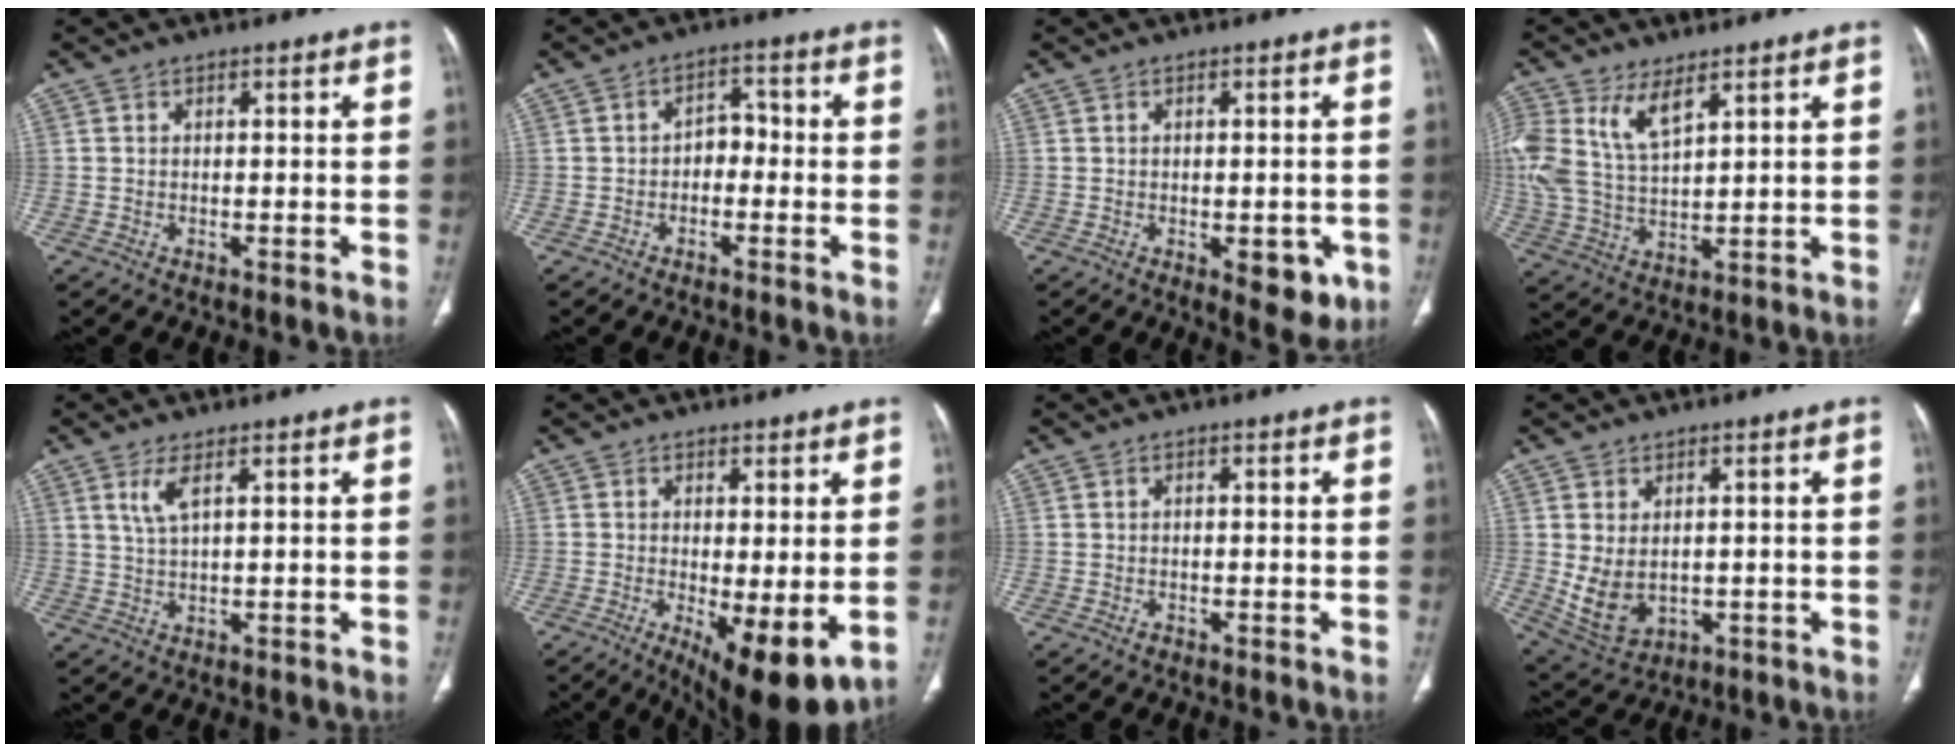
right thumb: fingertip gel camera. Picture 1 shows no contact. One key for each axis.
{"total": 3.8, "fx": -1.2, "fy": 2.7, "fz": 2.4, "tx": -0.020, "ty": 0.027, "tz": -0.029}
{"total": 6.8, "fx": -2.3, "fy": 3.4, "fz": 5.5, "tx": -0.045, "ty": -0.001, "tz": -0.018}
{"total": 12.2, "fx": 6.0, "fy": 5.9, "fz": 8.9, "tx": -0.200, "ty": -0.011, "tz": 0.130}
{"total": 3.4, "fx": 1.7, "fy": 0.8, "fz": 2.9, "tx": -0.069, "ty": -0.006, "tz": 0.042}
{"total": 11.1, "fx": -2.5, "fy": 3.6, "fz": 10.2, "tx": -0.155, "ty": -0.027, "tz": -0.027}
{"total": 0.6, "fx": -0.4, "fy": 0.4, "fz": 0.2, "tx": -0.001, "ty": 0.001, "tz": -0.007}
{"total": 7.9, "fx": 0.1, "fy": 5.5, "fz": 5.6, "tx": -0.099, "ty": -0.009, "tz": 0.027}